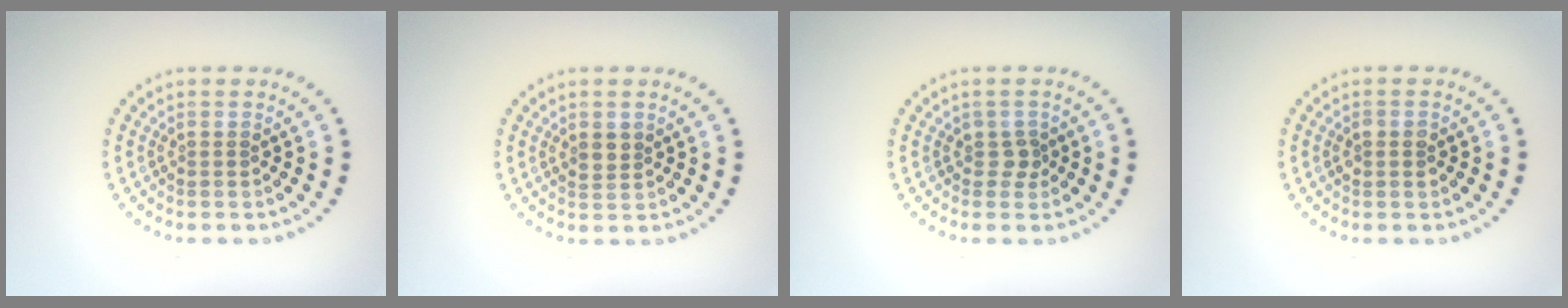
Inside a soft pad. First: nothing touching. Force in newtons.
{"total": 1.4, "press": 1.3, "slide": 0.6}
{"total": 1.3, "press": 1.0, "slide": 0.7}
{"total": 1.4, "press": 1.4, "slide": 0.1}